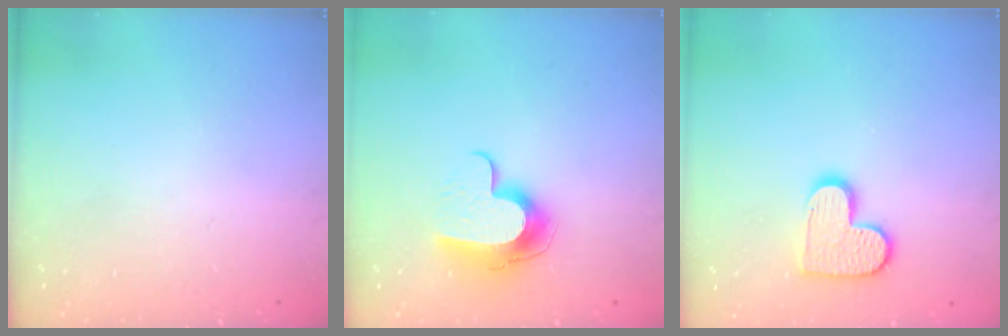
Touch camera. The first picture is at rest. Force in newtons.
{"total": 10.7, "press": 10.7, "slide": 0.8}
{"total": 11.7, "press": 11.6, "slide": 0.8}